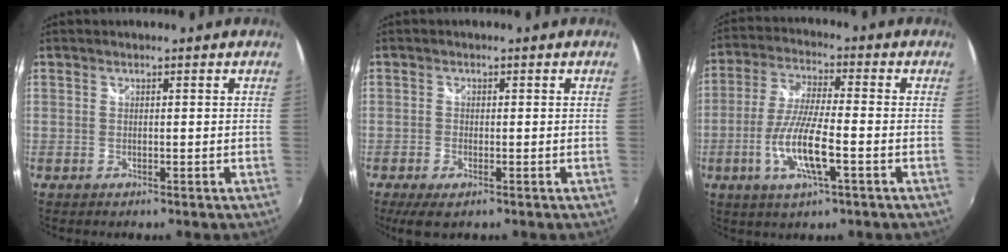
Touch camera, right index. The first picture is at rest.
{"total": 4.0, "force": [-2.4, 1.7, 2.7], "torque": [-0.063, -0.012, -0.043]}
{"total": 11.0, "force": [-3.6, 2.1, 10.2], "torque": [-0.209, -0.010, -0.071]}